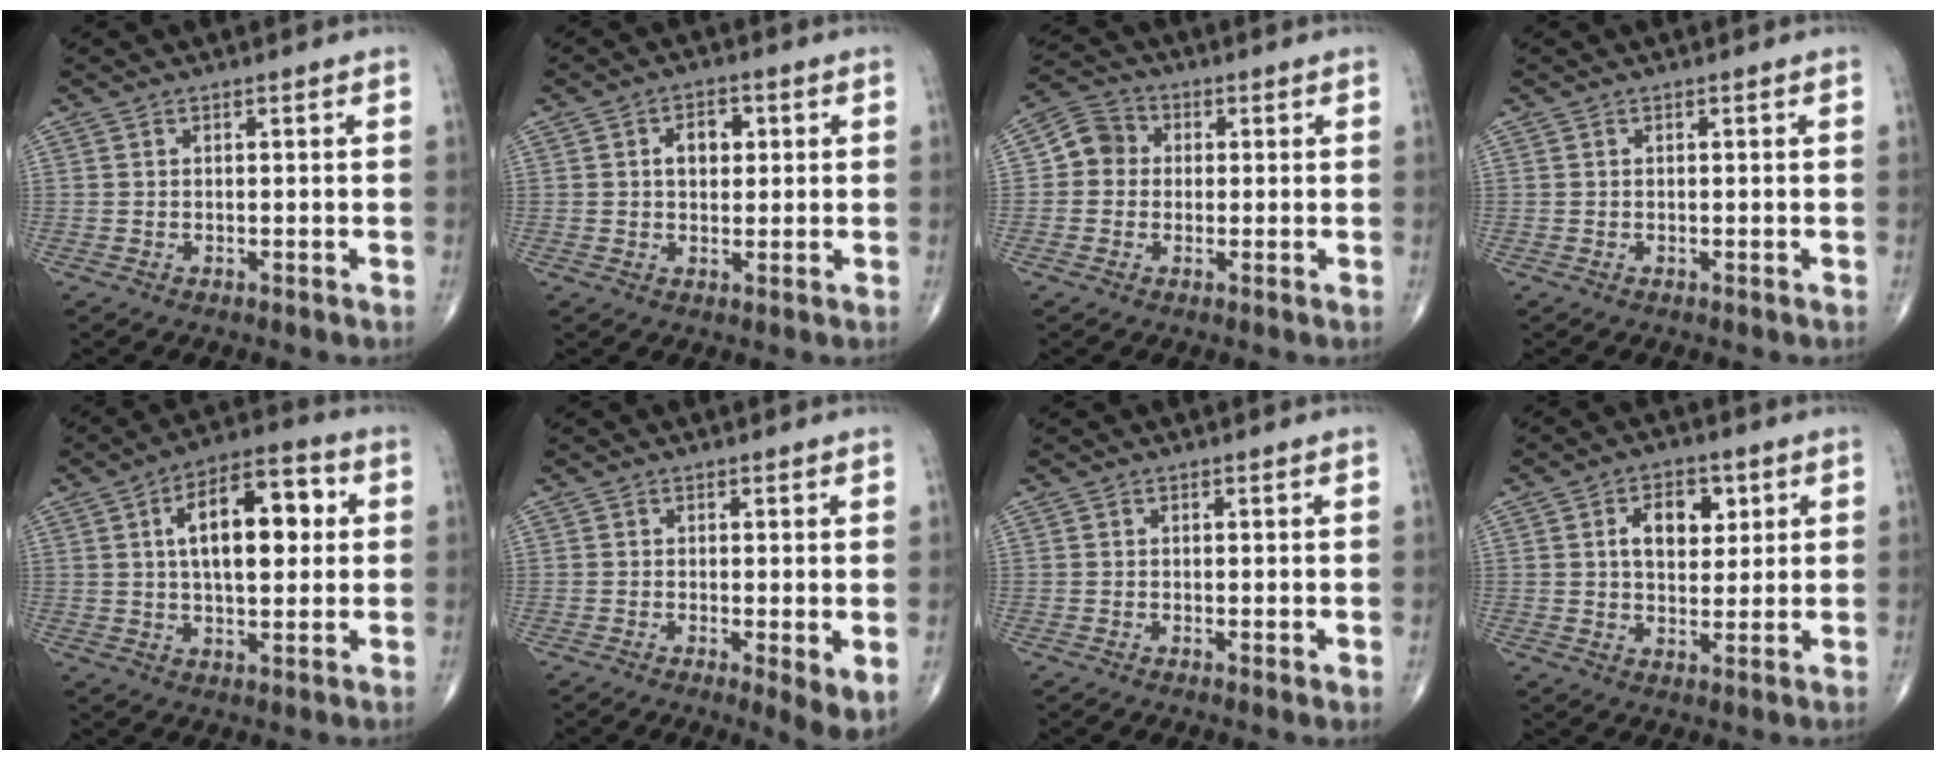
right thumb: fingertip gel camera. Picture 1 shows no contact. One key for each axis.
{"total": 4.9, "fx": 1.0, "fy": 3.4, "fz": 3.5, "tx": -0.038, "ty": 0.005, "tz": 0.013}
{"total": 5.6, "fx": 0.1, "fy": 5.2, "fz": 2.3, "tx": -0.022, "ty": 0.015, "tz": -0.011}
{"total": 0.0}
{"total": 15.0, "fx": 3.1, "fy": 7.2, "fz": 12.8, "tx": -0.180, "ty": 0.014, "tz": 0.044}
{"total": 4.6, "fx": -0.5, "fy": 1.0, "fz": 4.4, "tx": -0.070, "ty": -0.016, "tz": -0.011}
{"total": 1.0, "fx": 0.0, "fy": 0.1, "fz": 1.0, "tx": -0.018, "ty": -0.005, "tz": -0.002}
{"total": 8.3, "fx": 2.5, "fy": 5.3, "fz": 5.8, "tx": -0.059, "ty": -0.008, "tz": 0.039}